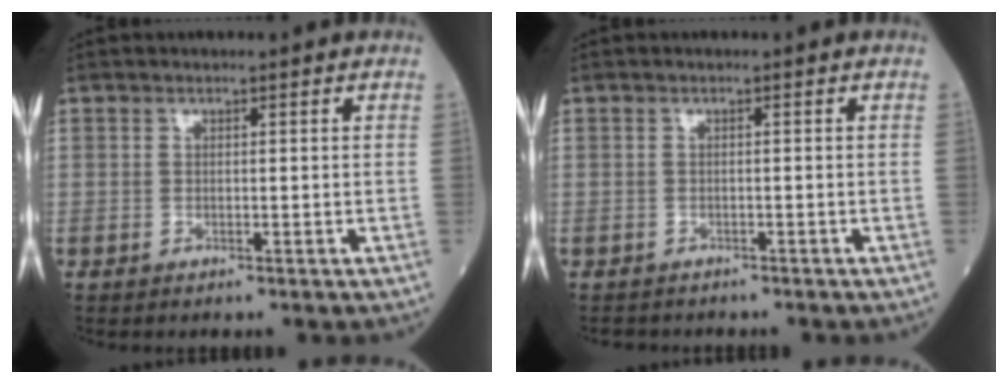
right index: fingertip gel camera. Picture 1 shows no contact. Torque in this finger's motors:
{"motor_torque": [-0.26, -0.15, -0.15, -0.04]}